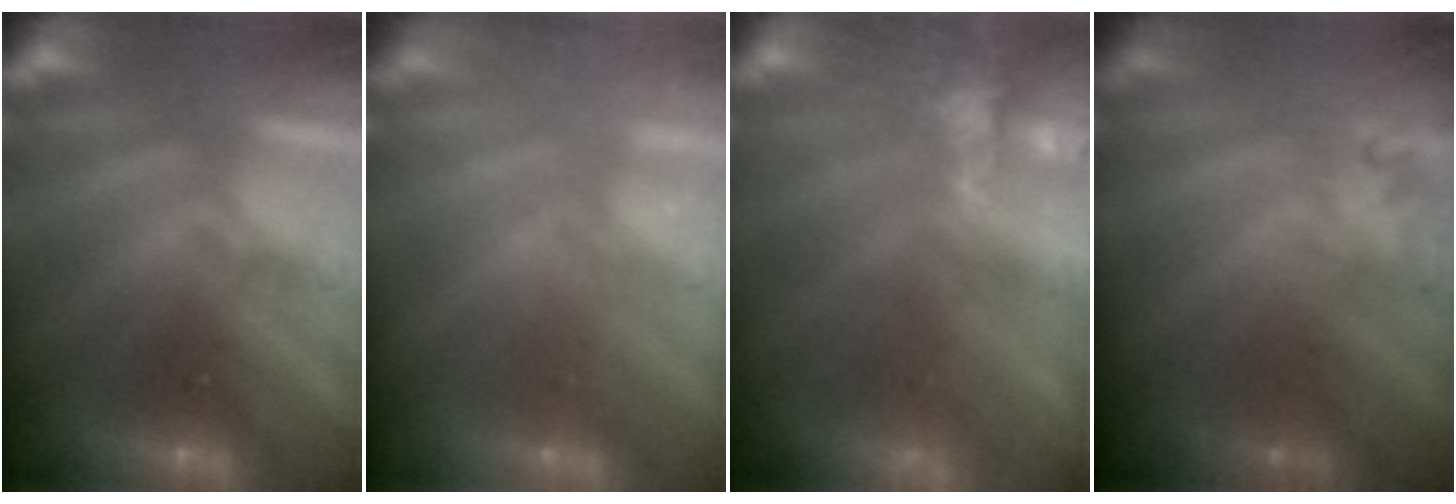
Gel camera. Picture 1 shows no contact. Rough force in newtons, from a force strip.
{"total": 2.5}
{"total": 6.9}
{"total": 2.4}